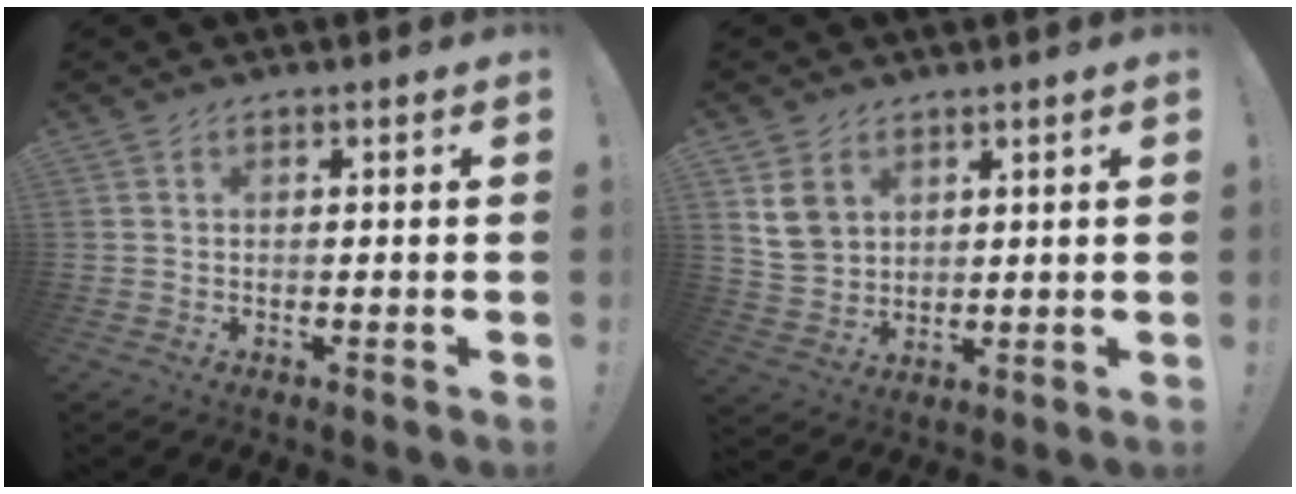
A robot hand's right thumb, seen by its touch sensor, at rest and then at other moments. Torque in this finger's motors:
{"motor_torque": [0.31, -0.07, 0.45, 0.44, 0.06]}